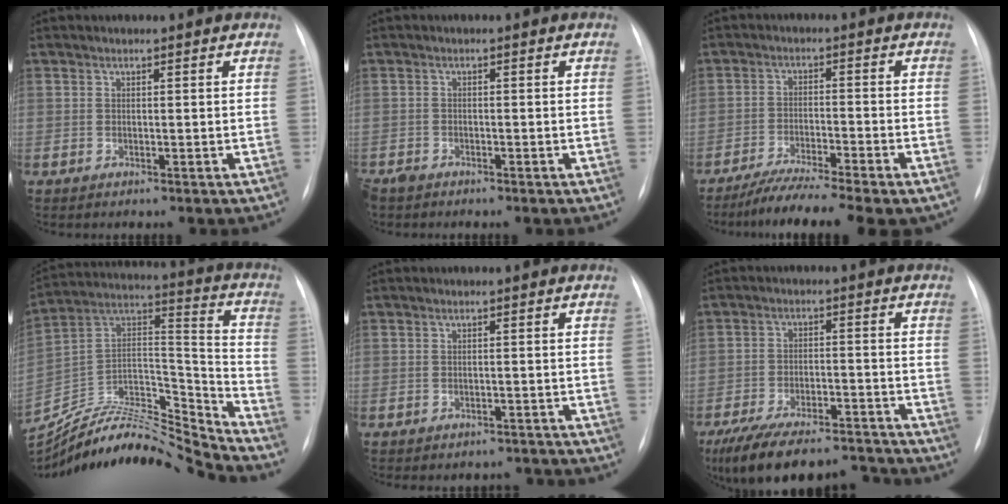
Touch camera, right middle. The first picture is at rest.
{"total": 1.9, "force": [-1.7, 0.9, 0.4], "torque": [-0.008, -0.001, -0.027]}
{"total": 11.3, "force": [-9.1, 0.7, 6.6], "torque": [-0.104, -0.023, -0.143]}
{"total": 22.5, "force": [-21.9, 0.9, 5.2], "torque": [-0.106, 0.044, -0.366]}
{"total": 3.9, "force": [-3.4, 1.9, 0.0], "torque": [0.002, 0.014, -0.041]}
{"total": 15.5, "force": [-13.3, 4.5, 6.4], "torque": [-0.129, -0.001, -0.204]}